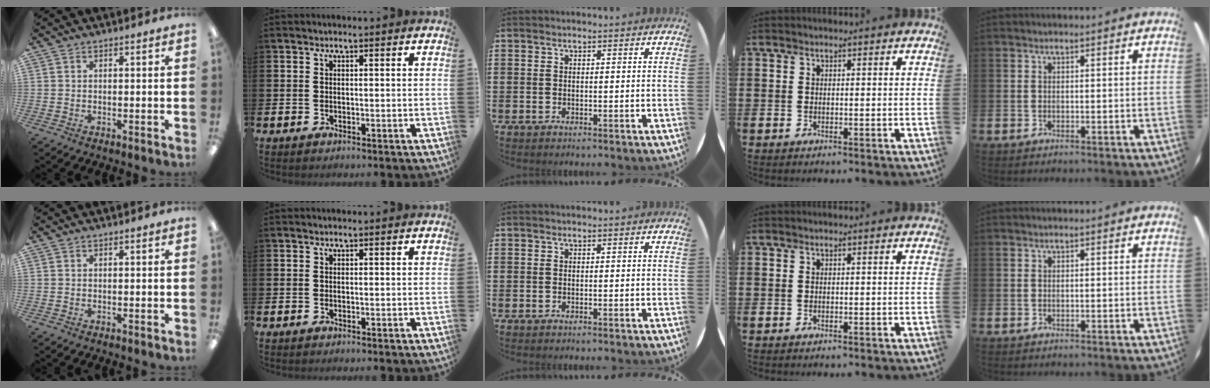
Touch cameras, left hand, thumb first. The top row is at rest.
{}